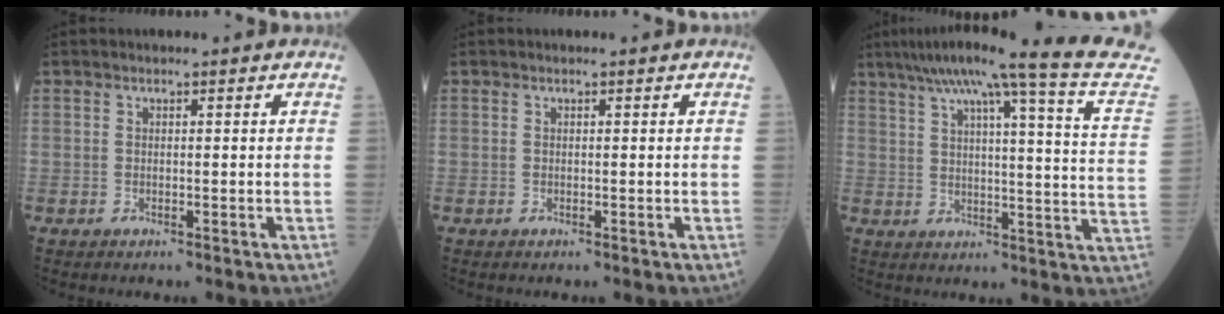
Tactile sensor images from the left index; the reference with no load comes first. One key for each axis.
{"total": 0.0}
{"total": 23.4, "fx": 20.2, "fy": -2.6, "fz": 11.5, "tx": -0.179, "ty": -0.062, "tz": 0.248}